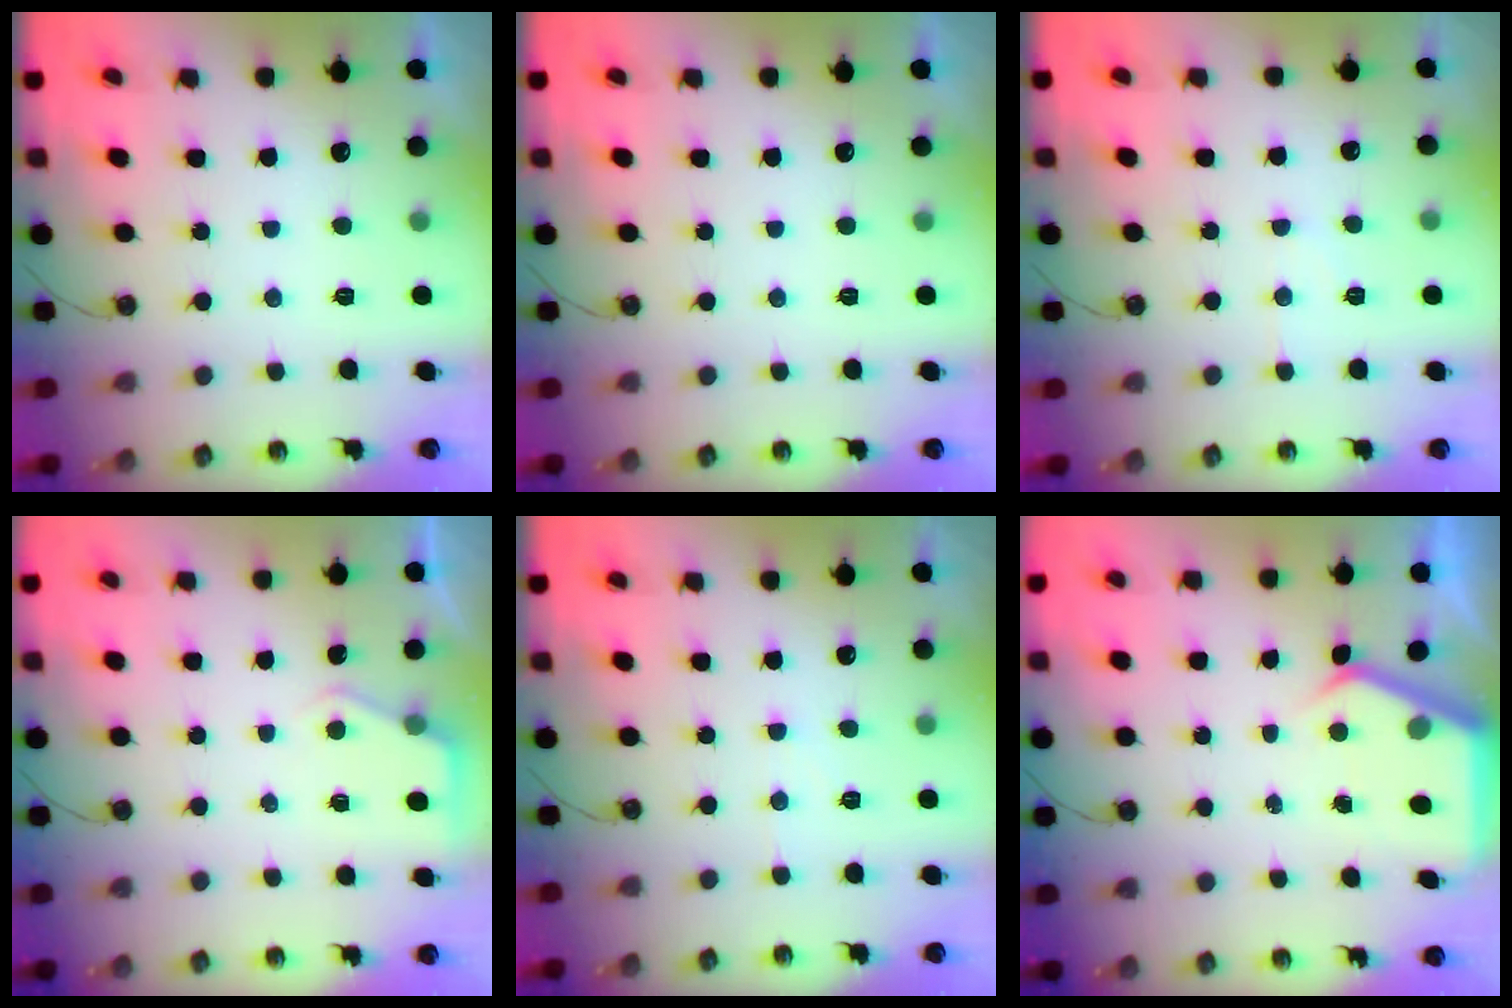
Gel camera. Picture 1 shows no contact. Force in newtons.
{"total": 0.0}
{"total": 4.9, "press": 4.9, "slide": 0.7}
{"total": 3.1, "press": 3.1, "slide": 0.5}
{"total": 4.4, "press": 4.4, "slide": 0.7}
{"total": 5.4, "press": 5.4, "slide": 0.8}